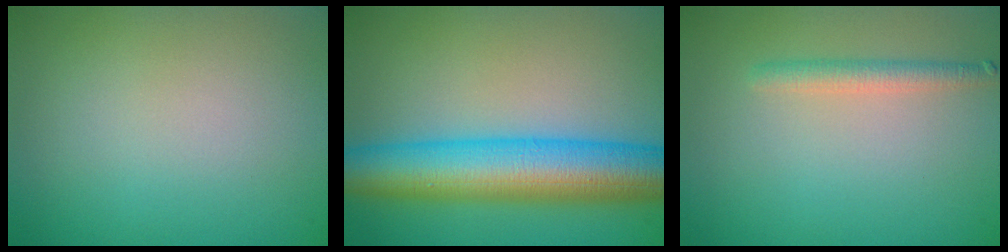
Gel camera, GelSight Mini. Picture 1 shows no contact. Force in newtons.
{"total": 9.6, "press": 9.6, "slide": 0.1}
{"total": 1.8, "press": 1.8, "slide": 0.1}